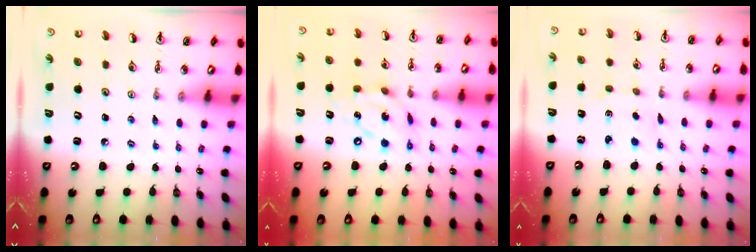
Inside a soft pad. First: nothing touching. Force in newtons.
{"total": 14.0, "press": 13.9, "slide": 1.4}
{"total": 2.0, "press": 2.0, "slide": 0.4}